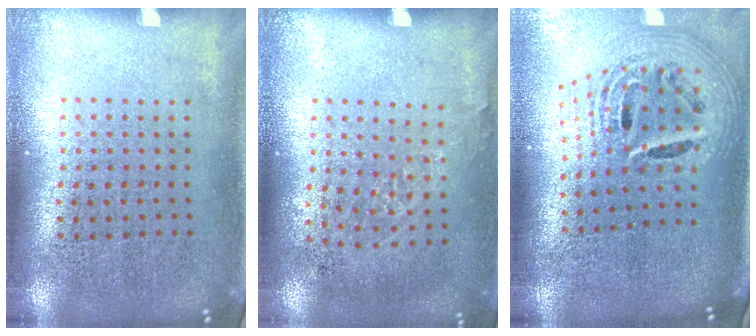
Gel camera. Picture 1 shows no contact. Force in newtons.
{"total": 0.8, "press": 0.7, "slide": 0.4}
{"total": 2.8, "press": 1.9, "slide": 2.0}